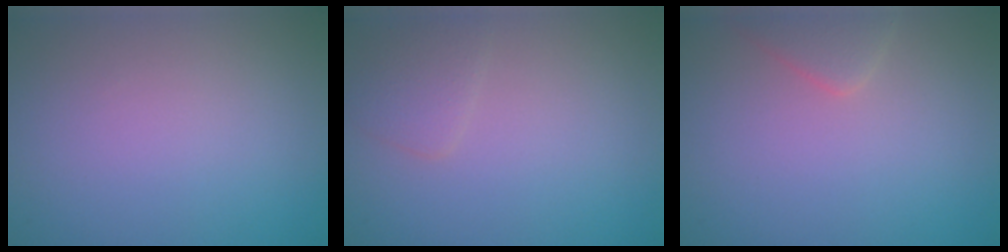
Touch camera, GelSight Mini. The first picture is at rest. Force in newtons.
{"total": 1.7, "press": 1.7, "slide": 0.1}
{"total": 2.1, "press": 2.1, "slide": 0.2}